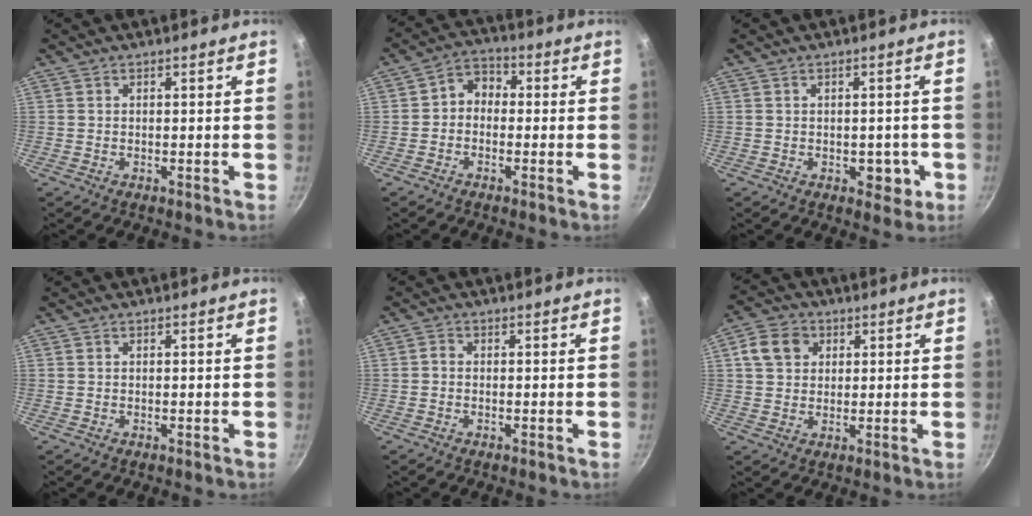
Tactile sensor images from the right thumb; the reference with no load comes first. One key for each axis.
{"total": 5.0, "fx": -0.7, "fy": 4.1, "fz": 2.9, "tx": -0.025, "ty": 0.023, "tz": -0.028}
{"total": 4.1, "fx": -1.0, "fy": 2.8, "fz": 2.8, "tx": -0.004, "ty": 0.005, "tz": -0.010}
{"total": 0.0}
{"total": 1.0, "fx": -0.4, "fy": 0.7, "fz": 0.6, "tx": -0.011, "ty": 0.006, "tz": -0.010}
{"total": 7.0, "fx": 2.1, "fy": 5.8, "fz": 3.4, "tx": -0.038, "ty": 0.006, "tz": 0.028}